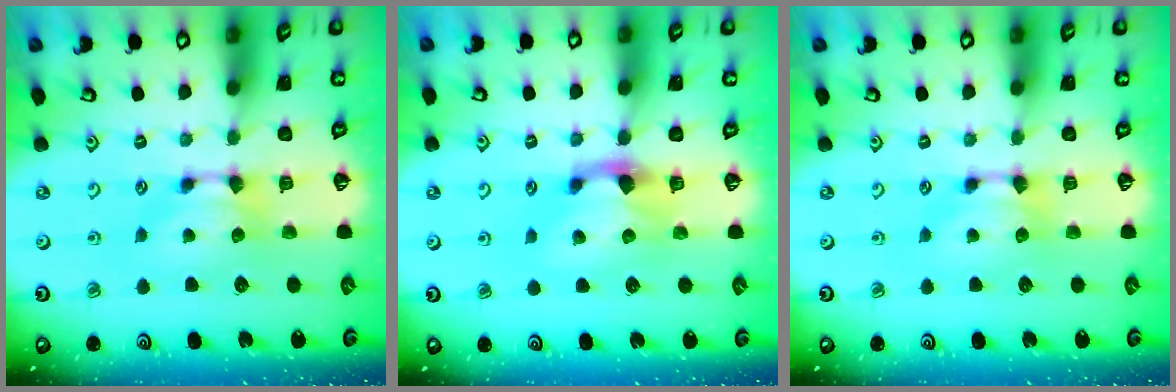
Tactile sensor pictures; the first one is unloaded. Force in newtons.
{"total": 1.9, "press": 1.4, "slide": 1.3}
{"total": 0.0}